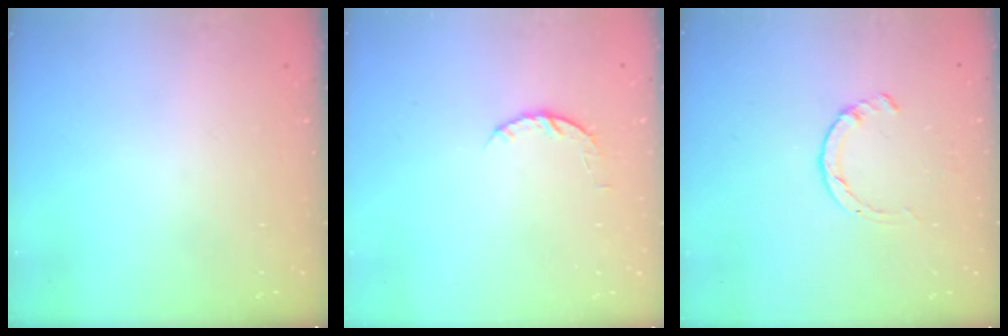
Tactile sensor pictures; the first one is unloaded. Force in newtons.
{"total": 4.1, "press": 4.1, "slide": 0.6}
{"total": 1.4, "press": 1.4, "slide": 0.3}